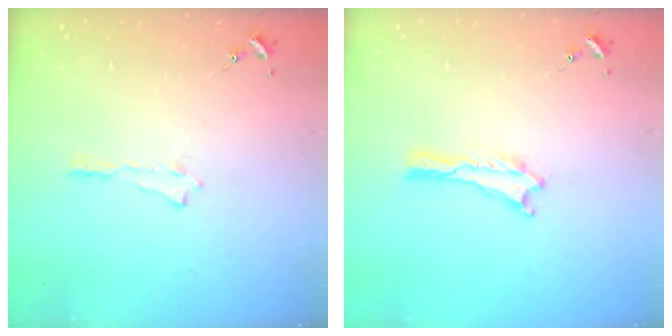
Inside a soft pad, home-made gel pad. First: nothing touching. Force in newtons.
{"total": 0.0}